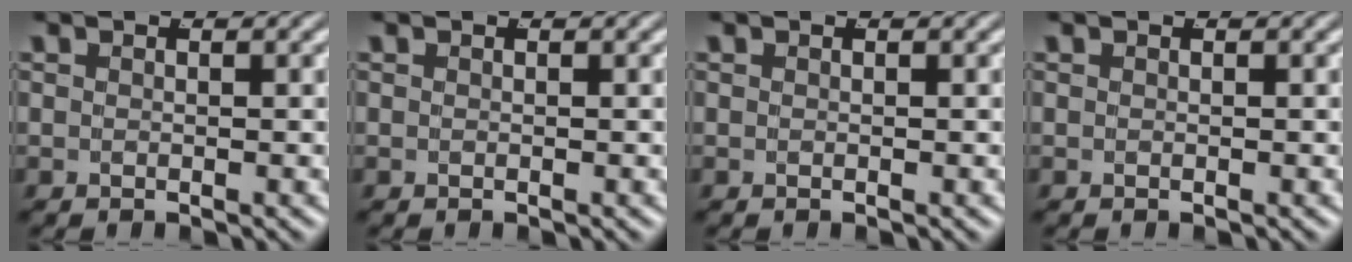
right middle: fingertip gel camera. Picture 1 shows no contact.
{"total": 0.0}
{"total": 0.0}
{"total": 0.0}